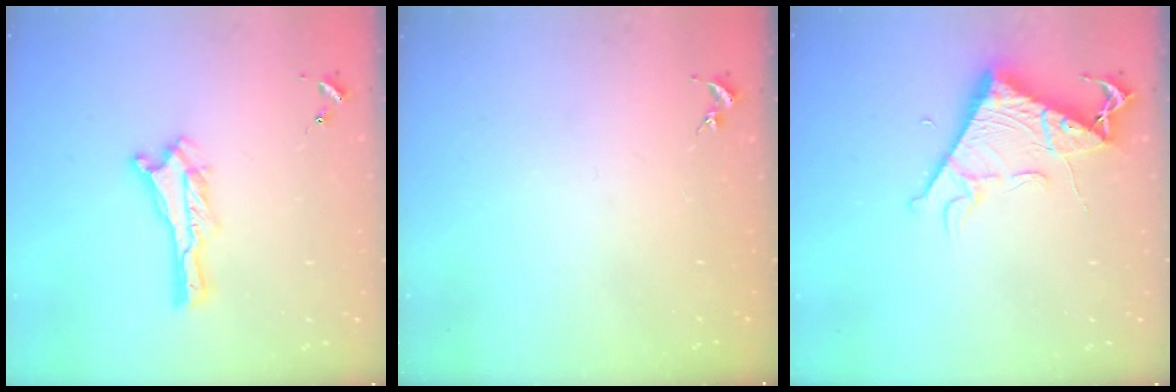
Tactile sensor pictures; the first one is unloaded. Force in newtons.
{"total": 0.0}
{"total": 7.9, "press": 7.9, "slide": 0.9}